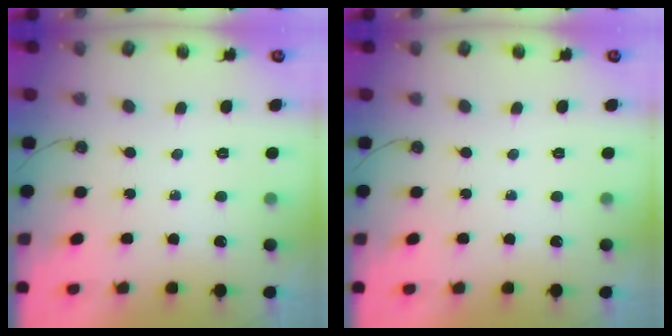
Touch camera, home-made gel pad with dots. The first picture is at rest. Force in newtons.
{"total": 0.0}